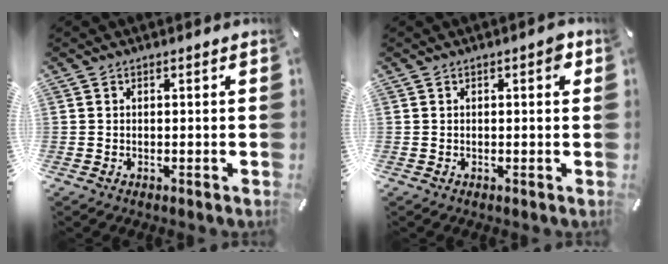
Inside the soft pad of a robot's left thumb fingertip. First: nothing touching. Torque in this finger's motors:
{"motor_torque": [0.28, 0.26, 0.44, -0.13, 0.00]}